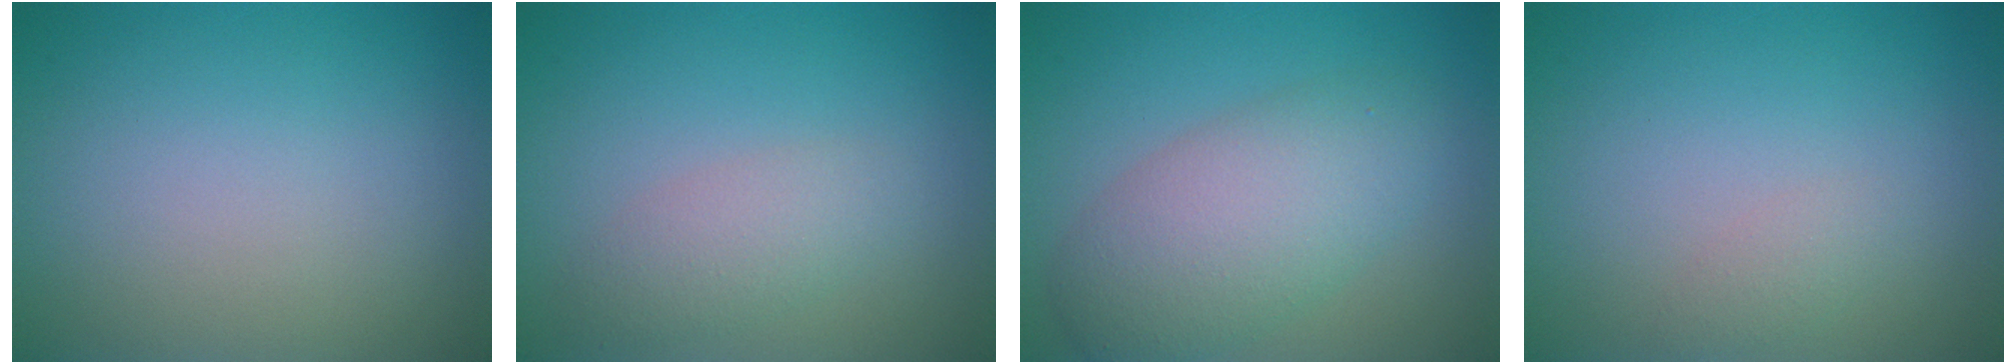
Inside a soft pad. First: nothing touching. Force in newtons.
{"total": 2.4, "press": 2.4, "slide": 0.1}
{"total": 6.0, "press": 6.0, "slide": 0.0}
{"total": 1.0, "press": 1.0, "slide": 0.0}